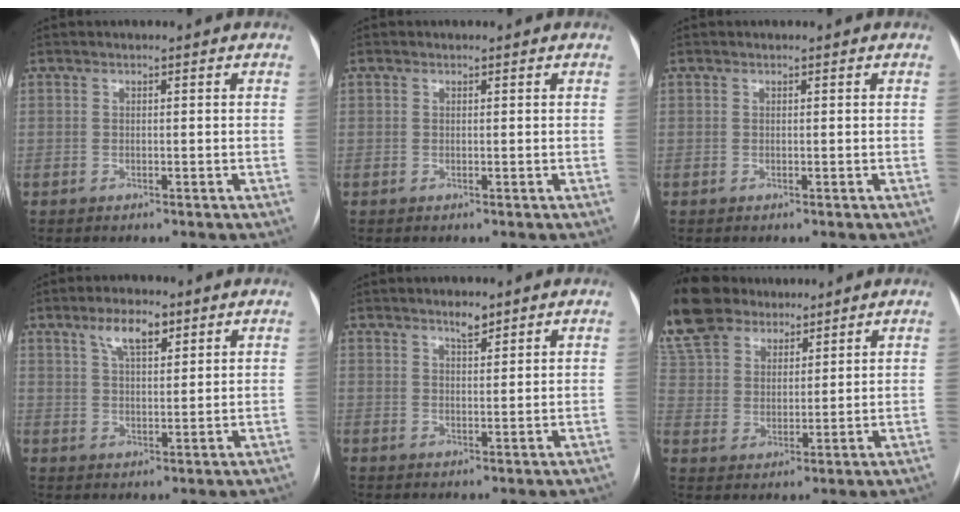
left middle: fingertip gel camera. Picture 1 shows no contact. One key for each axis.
{"total": 1.0, "fx": -0.2, "fy": -0.6, "fz": -0.8, "tx": 0.017, "ty": 0.001, "tz": -0.003}
{"total": 1.2, "fx": -0.3, "fy": -0.8, "fz": -0.9, "tx": 0.017, "ty": 0.001, "tz": -0.003}
{"total": 5.6, "fx": 3.4, "fy": 1.8, "fz": 4.0, "tx": -0.078, "ty": 0.008, "tz": 0.061}
{"total": 2.2, "fx": 1.9, "fy": 0.7, "fz": 0.9, "tx": -0.017, "ty": -0.003, "tz": 0.032}
{"total": 15.3, "fx": 12.5, "fy": 7.3, "fz": 5.0, "tx": -0.127, "ty": 0.040, "tz": 0.237}